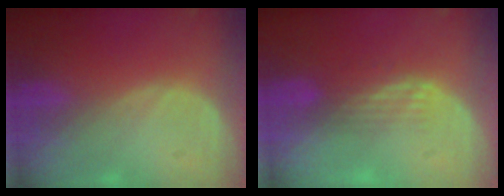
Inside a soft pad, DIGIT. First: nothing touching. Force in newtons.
{"total": 3.4, "press": 2.9, "slide": 1.8}